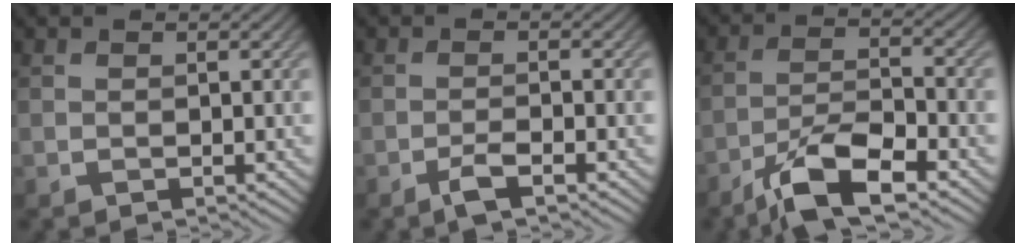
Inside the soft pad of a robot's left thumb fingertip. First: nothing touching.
{"total": 2.5, "force": [-1.7, 0.4, 1.9], "torque": [-0.038, 0.005, -0.035]}
{"total": 9.2, "force": [-6.0, 2.6, 6.4], "torque": [-0.120, -0.001, -0.115]}